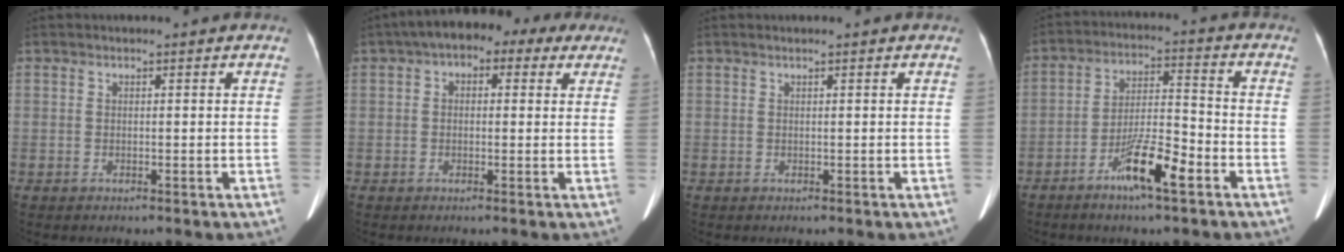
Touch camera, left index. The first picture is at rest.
{"total": 8.4, "force": [4.5, 4.6, 5.3], "torque": [-0.070, 0.047, 0.058]}
{"total": 0.0}
{"total": 9.0, "force": [-5.0, 1.0, 7.3], "torque": [-0.138, -0.002, -0.089]}